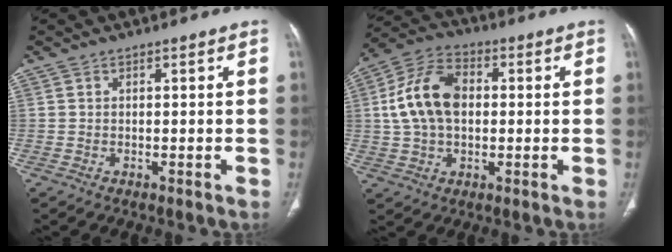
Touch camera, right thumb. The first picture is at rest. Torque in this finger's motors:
{"motor_torque": [0.24, 2.02, 0.59, -0.46, 0.13]}